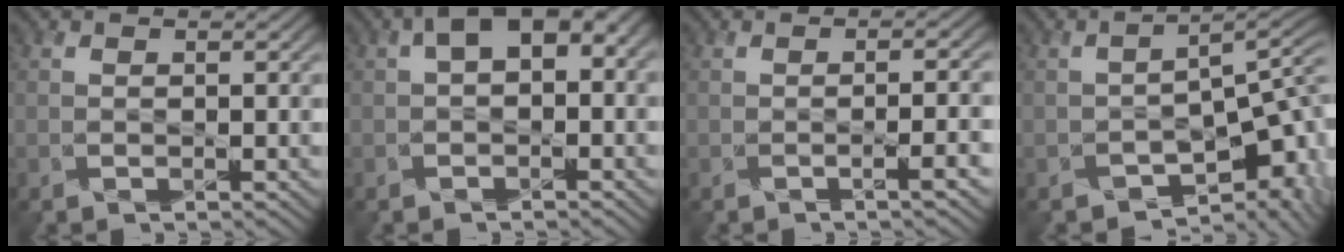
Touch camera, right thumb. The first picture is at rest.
{"total": 5.1, "force": [1.2, 2.6, 4.3], "torque": [-0.072, 0.009, 0.017]}
{"total": 3.6, "force": [-1.3, 0.8, 3.3], "torque": [-0.039, 0.002, -0.026]}
{"total": 7.6, "force": [-4.7, 3.0, 5.1], "torque": [-0.063, -0.019, -0.061]}